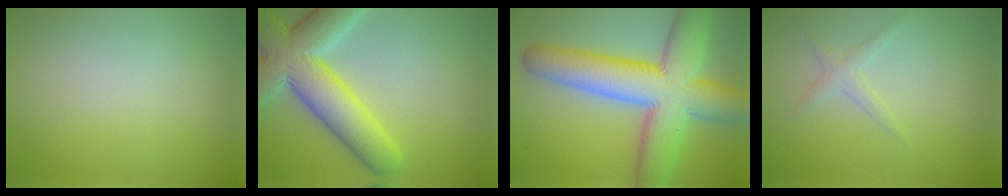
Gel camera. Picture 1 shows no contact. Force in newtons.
{"total": 9.0, "press": 9.0, "slide": 0.6}
{"total": 11.4, "press": 11.4, "slide": 0.6}
{"total": 1.2, "press": 1.2, "slide": 0.1}